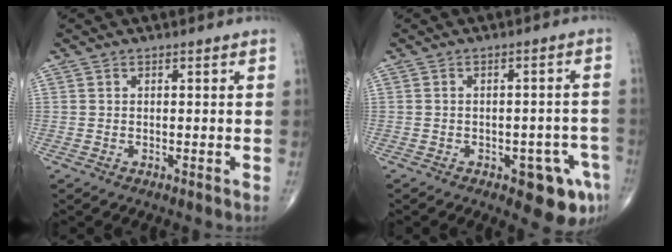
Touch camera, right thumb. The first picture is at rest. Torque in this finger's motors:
{"motor_torque": [1.30, 0.69, 0.00, -0.16, 0.18]}